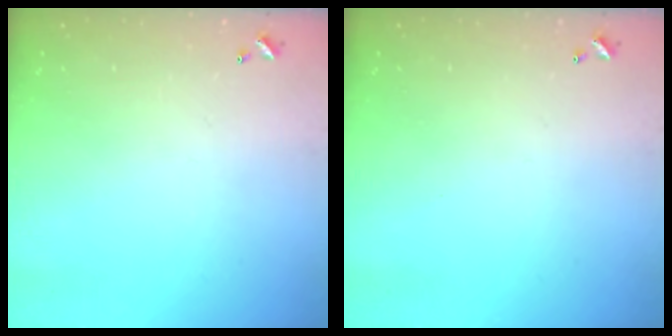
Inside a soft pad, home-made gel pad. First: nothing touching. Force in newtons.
{"total": 0.0}